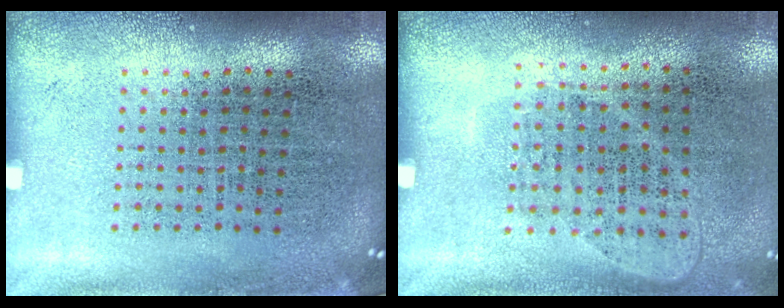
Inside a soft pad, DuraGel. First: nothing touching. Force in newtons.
{"total": 1.0, "press": 0.9, "slide": 0.5}